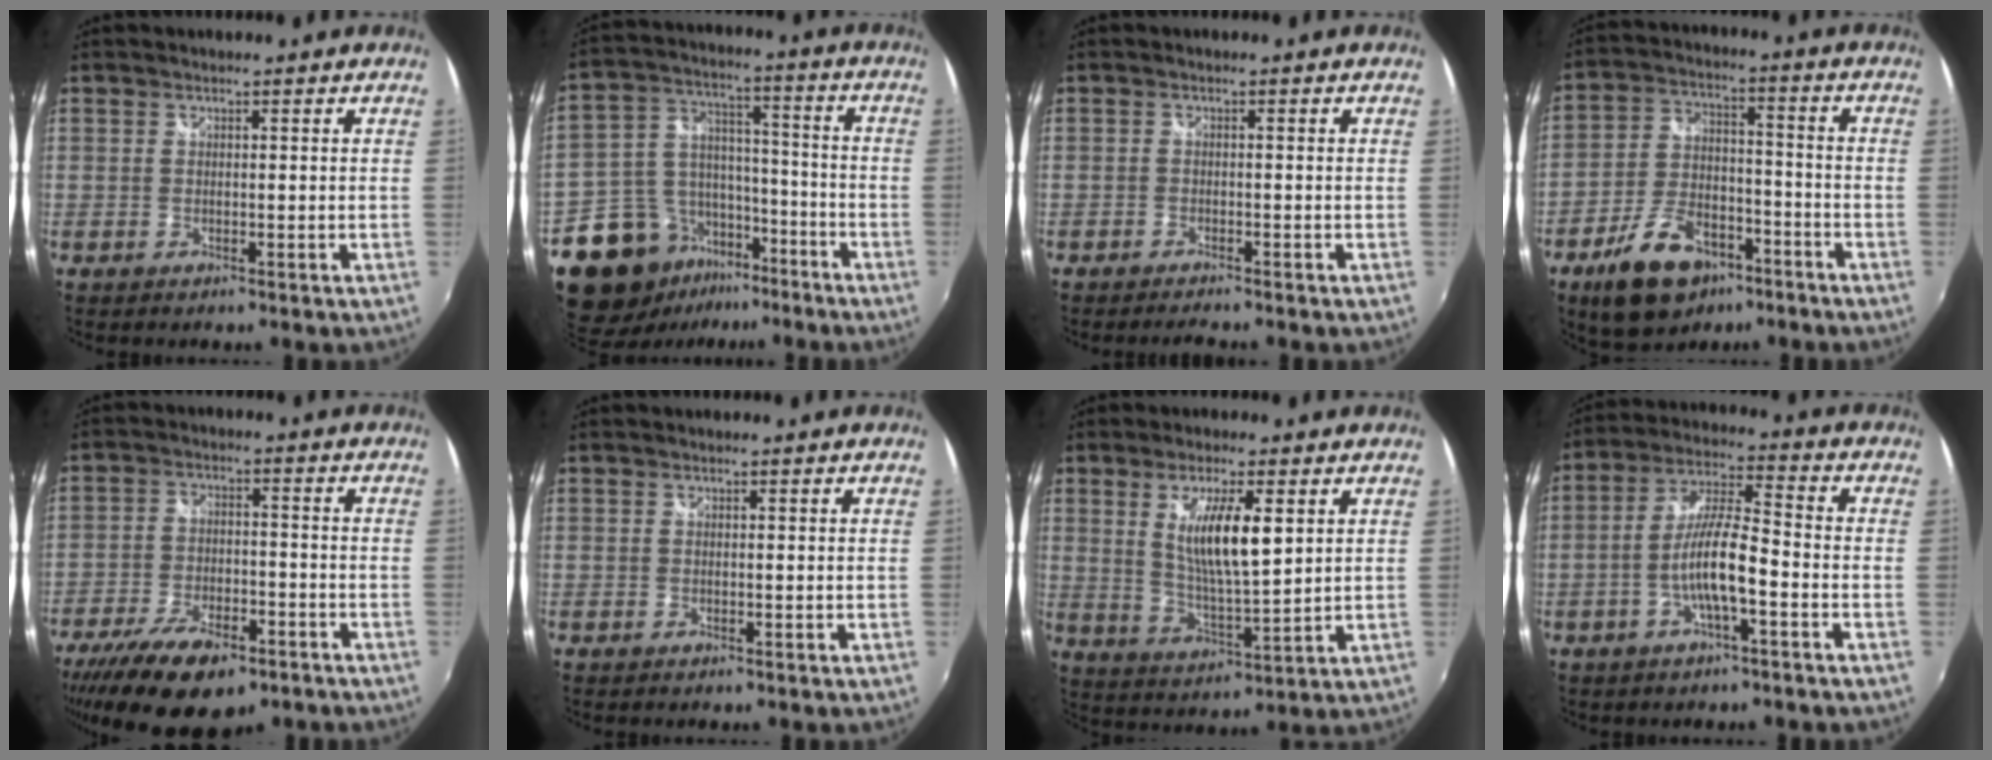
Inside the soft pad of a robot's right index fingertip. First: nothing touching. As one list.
[{"total": 16.0, "force": [-9.6, 11.0, 6.4], "torque": [-0.150, 0.044, -0.144]}, {"total": 2.2, "force": [-2.1, 0.2, 0.7], "torque": [-0.023, -0.010, -0.039]}, {"total": 14.8, "force": [-9.0, 8.3, 8.3], "torque": [-0.173, 0.007, -0.144]}, {"total": 17.0, "force": [-11.1, 7.5, 10.5], "torque": [-0.226, -0.034, -0.183]}, {"total": 0.0}, {"total": 10.0, "force": [3.1, 2.2, 9.3], "torque": [-0.168, -0.009, 0.062]}, {"total": 9.1, "force": [-3.5, 1.5, 8.3], "torque": [-0.169, 0.006, -0.063]}]